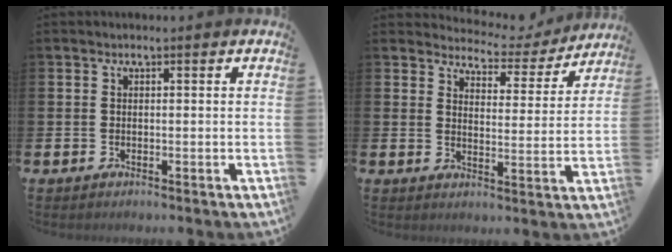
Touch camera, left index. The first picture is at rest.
{"total": 4.1, "force": [4.0, 1.2, 0.3], "torque": [-0.016, -0.039, 0.061]}